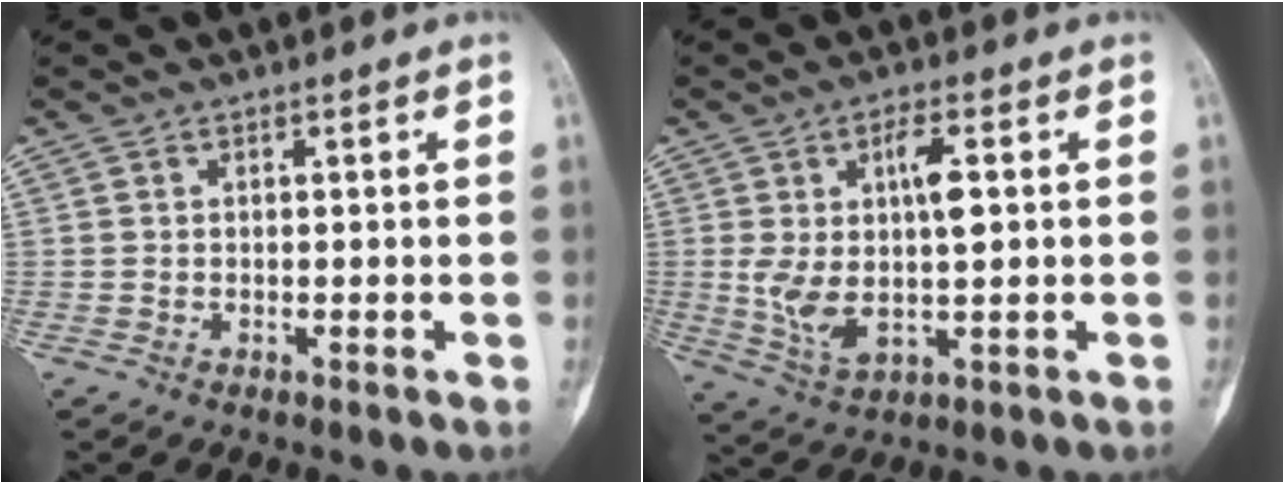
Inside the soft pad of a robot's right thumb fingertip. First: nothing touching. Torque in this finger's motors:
{"motor_torque": [0.77, 2.49, 1.40, 0.00, 0.38]}